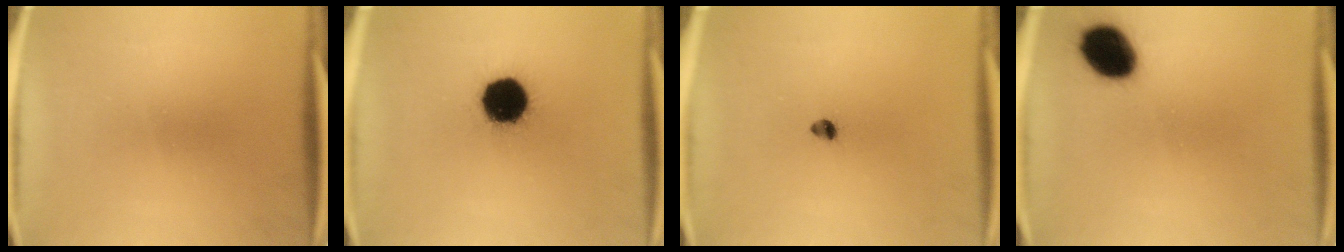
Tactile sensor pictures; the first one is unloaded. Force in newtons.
{"total": 16.1}
{"total": 1.7}
{"total": 11.0}